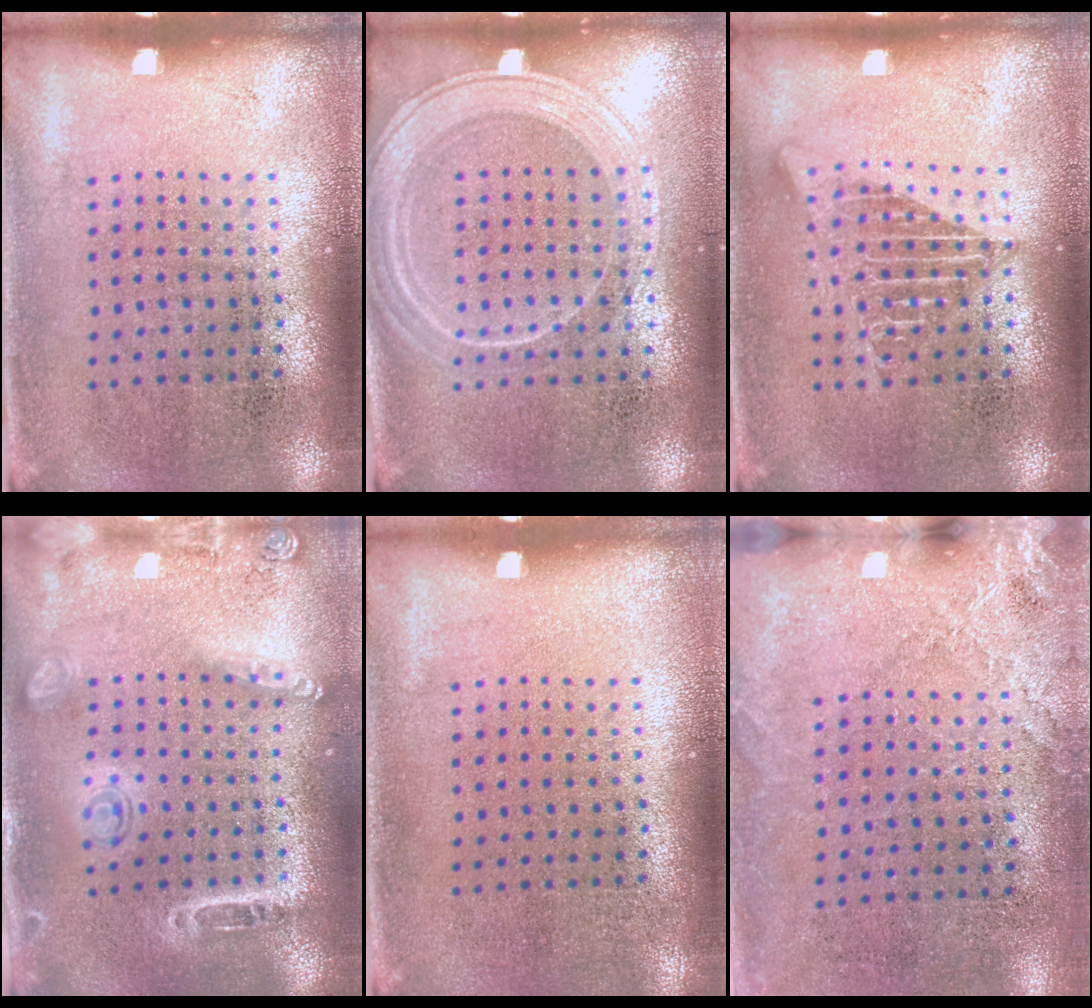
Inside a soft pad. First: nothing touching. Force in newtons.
{"total": 2.0, "press": 1.9, "slide": 0.7}
{"total": 2.6, "press": 2.5, "slide": 0.3}
{"total": 1.6, "press": 1.4, "slide": 0.7}
{"total": 0.0}
{"total": 2.5, "press": 2.2, "slide": 1.2}